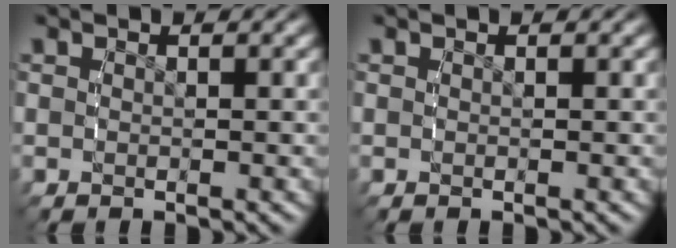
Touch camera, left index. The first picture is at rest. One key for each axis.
{"total": 0.0}